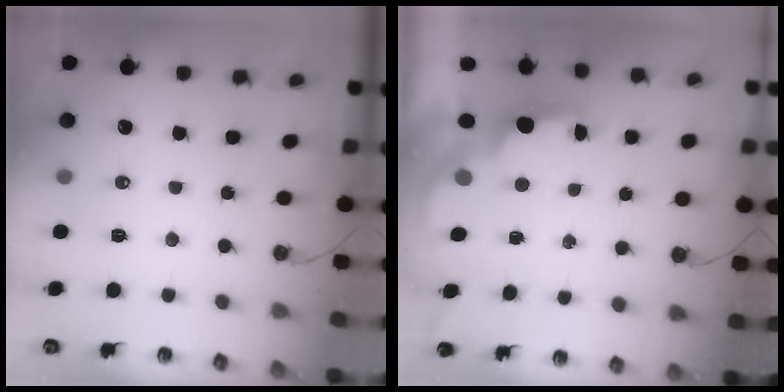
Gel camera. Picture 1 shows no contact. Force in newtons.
{"total": 1.9, "press": 1.7, "slide": 0.8}